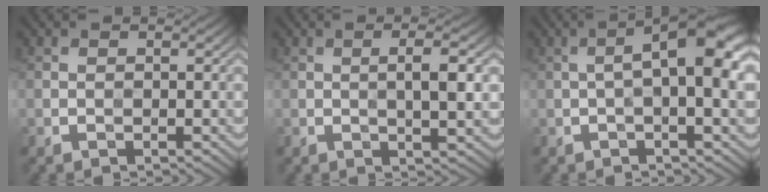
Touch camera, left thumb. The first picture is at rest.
{"total": 4.0, "force": [0.4, 0.8, 3.9], "torque": [-0.066, 0.005, 0.006]}
{"total": 8.5, "force": [0.6, 2.2, 8.2], "torque": [-0.126, 0.020, 0.003]}